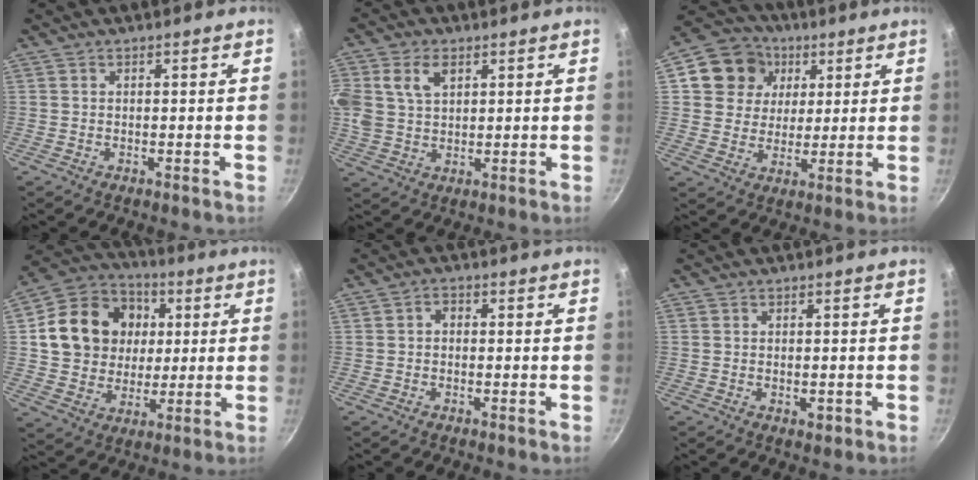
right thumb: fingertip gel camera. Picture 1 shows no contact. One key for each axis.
{"total": 12.4, "fx": 4.3, "fy": 8.9, "fz": 7.5, "tx": -0.168, "ty": 0.016, "tz": 0.081}
{"total": 12.0, "fx": 4.1, "fy": 10.4, "fz": 4.3, "tx": -0.046, "ty": 0.006, "tz": 0.060}
{"total": 17.8, "fx": 3.2, "fy": 15.1, "fz": 8.8, "tx": -0.137, "ty": 0.016, "tz": 0.053}
{"total": 1.9, "fx": -0.1, "fy": 1.4, "fz": 1.2, "tx": -0.017, "ty": 0.008, "tz": -0.004}
{"total": 2.0, "fx": -0.5, "fy": 1.2, "fz": 1.6, "tx": -0.022, "ty": -0.003, "tz": -0.008}